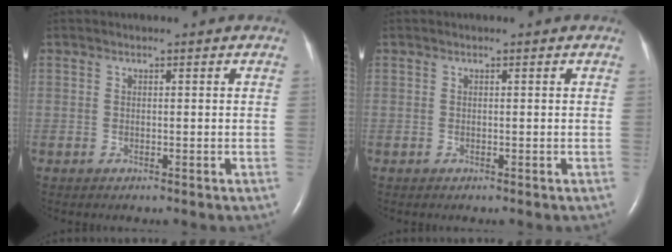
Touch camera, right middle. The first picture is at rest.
{"total": 0.0}